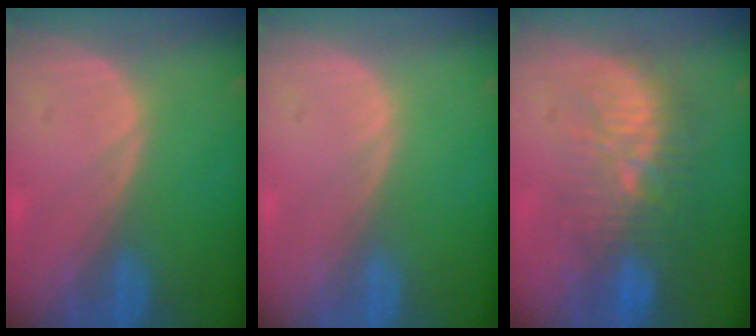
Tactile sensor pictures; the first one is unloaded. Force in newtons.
{"total": 0.0}
{"total": 9.5, "press": 9.1, "slide": 2.8}